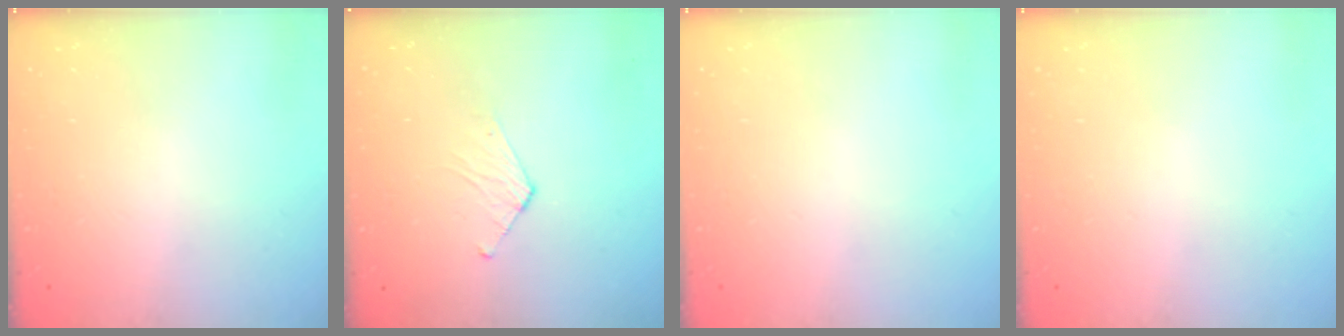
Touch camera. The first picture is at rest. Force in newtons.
{"total": 3.5, "press": 3.5, "slide": 0.3}
{"total": 0.0}
{"total": 0.0}